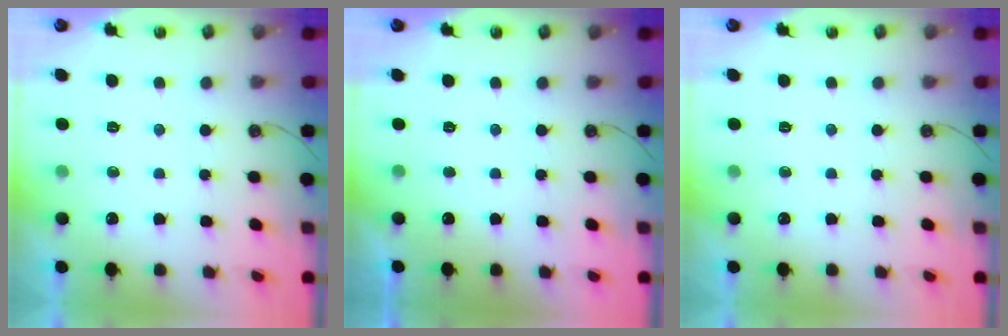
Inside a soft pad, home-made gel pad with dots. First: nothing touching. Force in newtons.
{"total": 0.0}
{"total": 0.0}